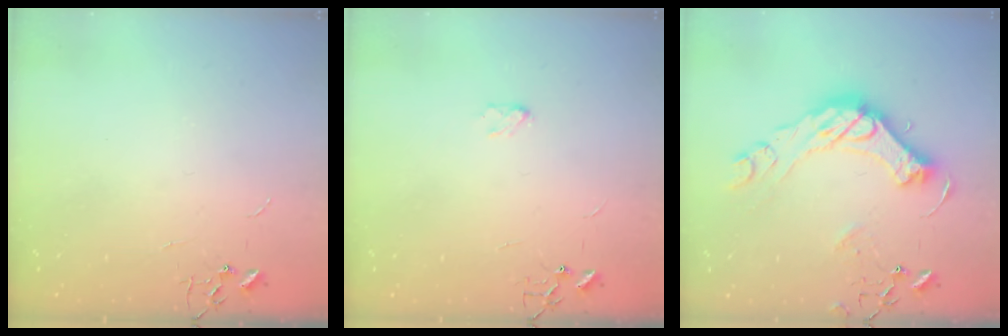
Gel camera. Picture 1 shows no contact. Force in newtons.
{"total": 2.9, "press": 2.9, "slide": 0.5}
{"total": 18.8, "press": 18.7, "slide": 1.8}